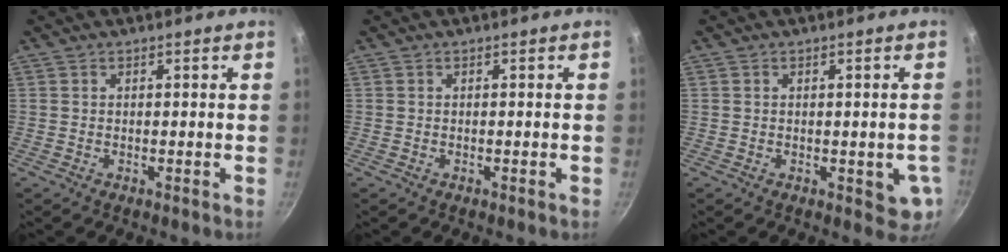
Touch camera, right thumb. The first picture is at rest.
{"total": 0.0}
{"total": 5.1, "force": [-0.8, 2.6, 4.3], "torque": [-0.037, -0.003, -0.007]}